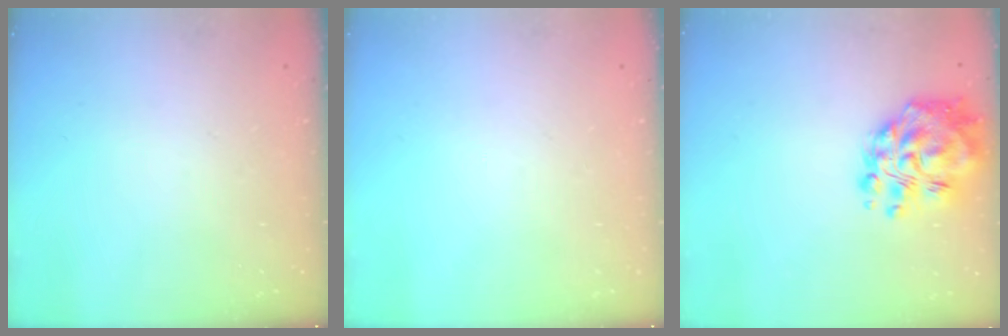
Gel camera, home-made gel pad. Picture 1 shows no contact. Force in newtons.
{"total": 0.0}
{"total": 14.5, "press": 13.8, "slide": 4.5}